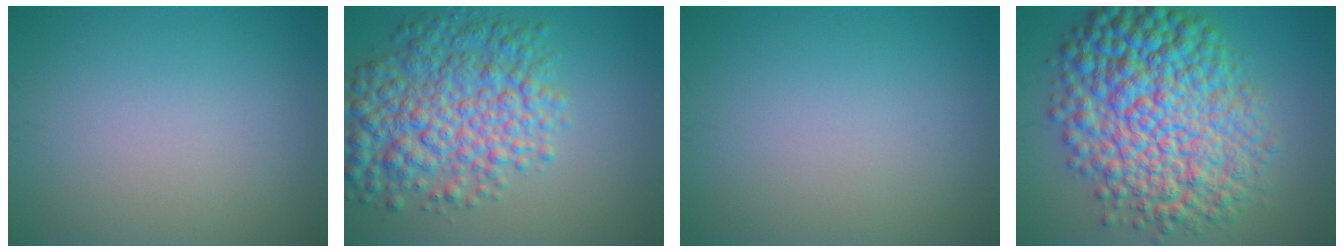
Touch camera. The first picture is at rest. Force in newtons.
{"total": 8.2, "press": 8.2, "slide": 0.2}
{"total": 0.0}
{"total": 13.6, "press": 13.6, "slide": 0.1}